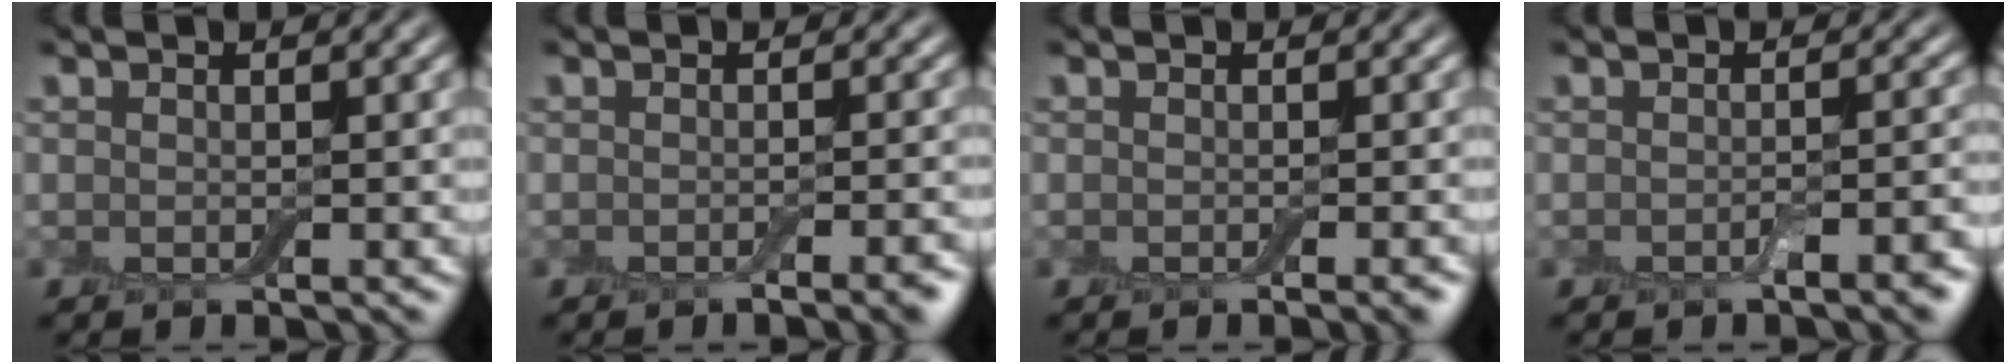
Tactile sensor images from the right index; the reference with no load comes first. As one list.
[{"total": 2.8, "force": [-1.6, 0.6, 2.2], "torque": [-0.022, 0.001, -0.024]}, {"total": 1.7, "force": [-0.9, 0.3, 1.5], "torque": [-0.011, 0.001, -0.012]}, {"total": 2.4, "force": [-1.3, 0.5, 2.0], "torque": [-0.028, 0.002, -0.021]}]